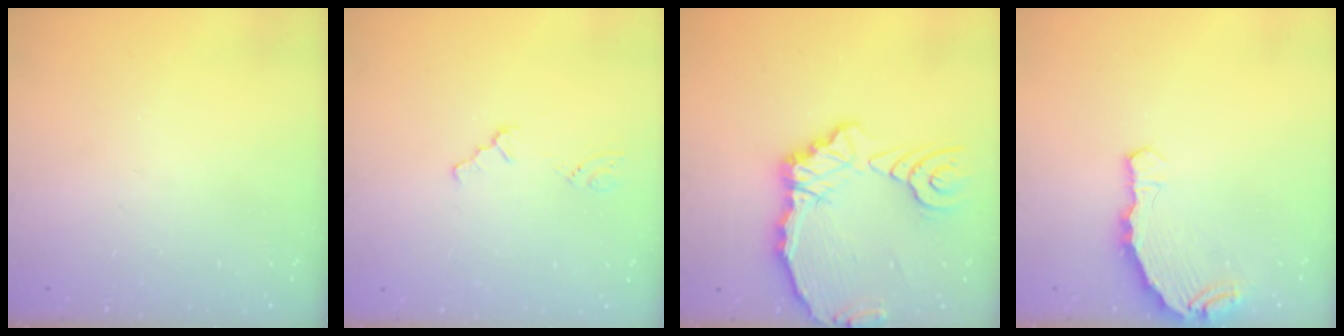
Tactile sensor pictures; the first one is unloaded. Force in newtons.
{"total": 0.0}
{"total": 15.1, "press": 15.0, "slide": 2.1}
{"total": 8.1, "press": 6.5, "slide": 4.9}